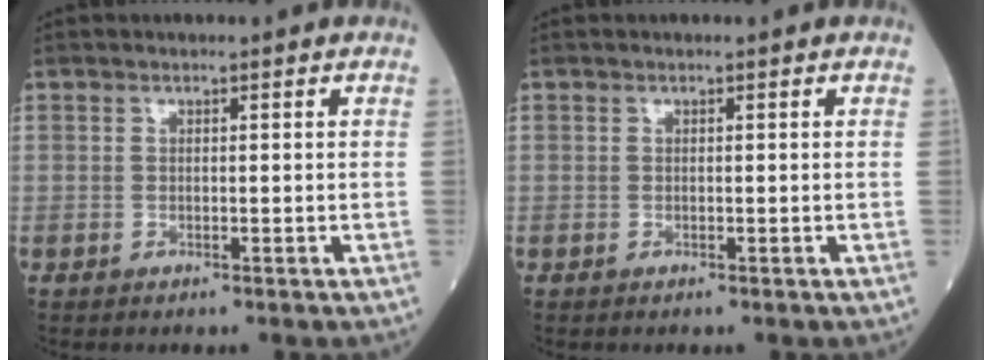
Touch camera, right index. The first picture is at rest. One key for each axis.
{"total": 0.0}